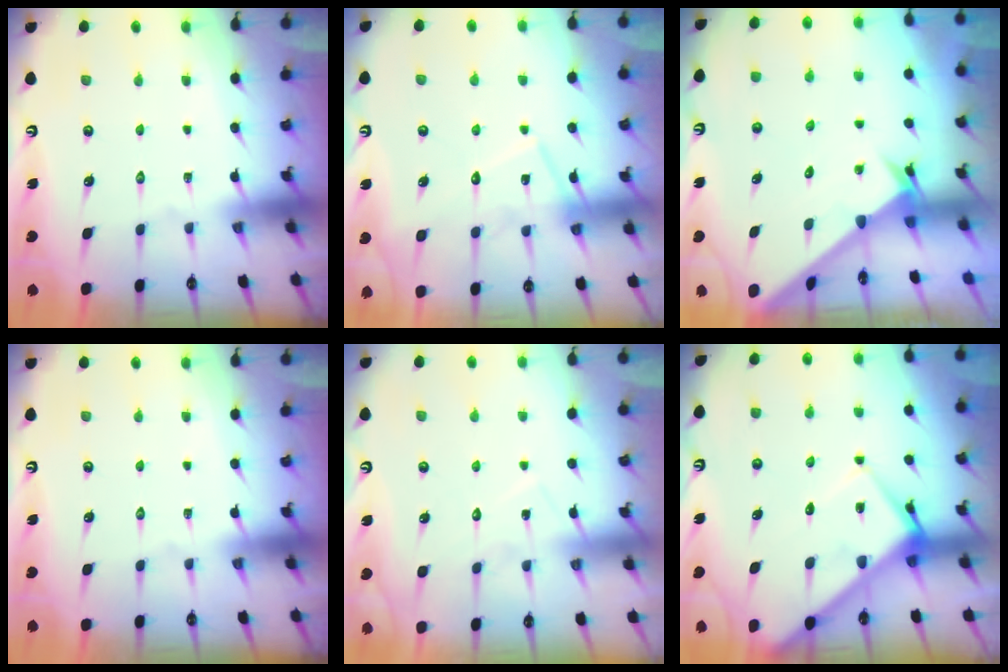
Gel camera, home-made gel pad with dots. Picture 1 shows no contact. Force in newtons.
{"total": 13.2, "press": 13.2, "slide": 0.9}
{"total": 2.5, "press": 2.5, "slide": 0.2}
{"total": 0.0}
{"total": 7.2, "press": 7.2, "slide": 0.5}
{"total": 8.9, "press": 8.9, "slide": 0.9}